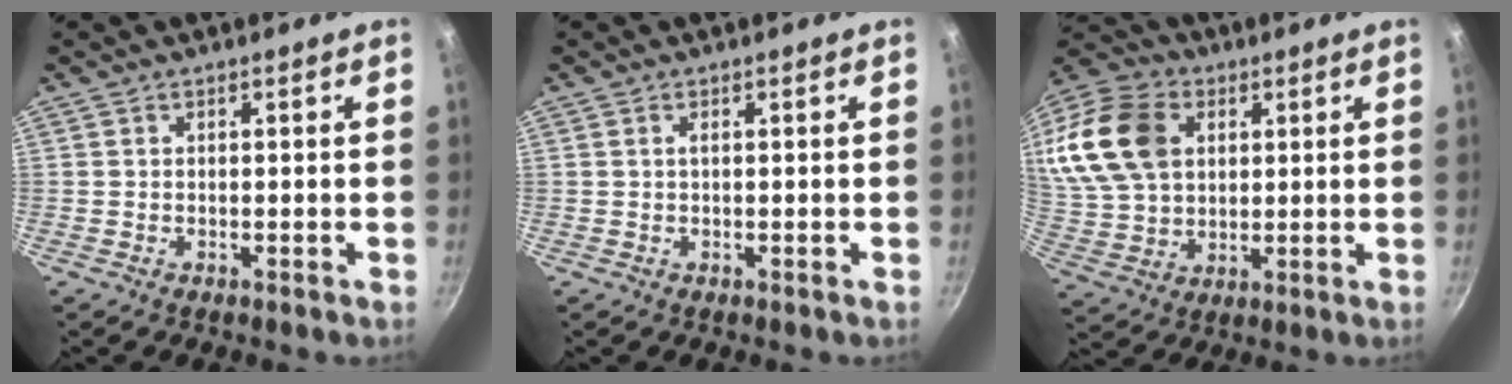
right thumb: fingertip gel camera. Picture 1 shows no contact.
{"total": 0.5, "force": [0.1, 0.1, 0.5], "torque": [-0.010, 0.001, 0.002]}
{"total": 19.9, "force": [5.5, 14.4, 12.6], "torque": [-0.245, 0.006, 0.104]}